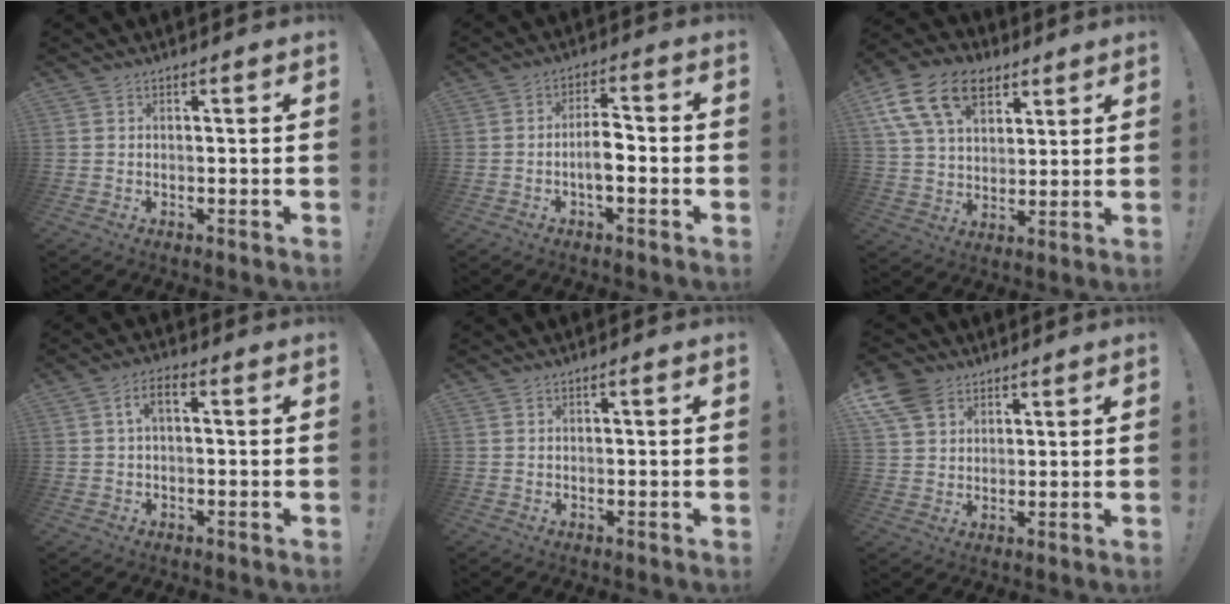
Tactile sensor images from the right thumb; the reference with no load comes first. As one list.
[{"total": 6.6, "force": [-1.8, 2.7, 5.8], "torque": [-0.102, 0.003, -0.038]}, {"total": 17.5, "force": [8.7, 11.3, 10.0], "torque": [-0.167, -0.030, 0.164]}, {"total": 4.5, "force": [0.8, 2.1, 3.9], "torque": [-0.067, 0.009, 0.013]}, {"total": 0.9, "force": [0.2, 0.0, 0.9], "torque": [-0.015, 0.000, 0.001]}, {"total": 8.7, "force": [5.1, 6.0, 3.5], "torque": [-0.073, -0.022, 0.102]}]